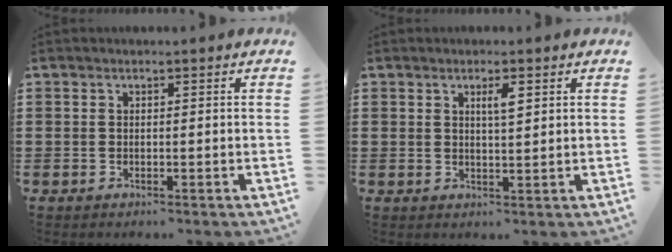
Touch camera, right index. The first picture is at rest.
{"total": 2.4, "force": [1.0, 0.5, 2.1], "torque": [-0.035, 0.000, 0.013]}